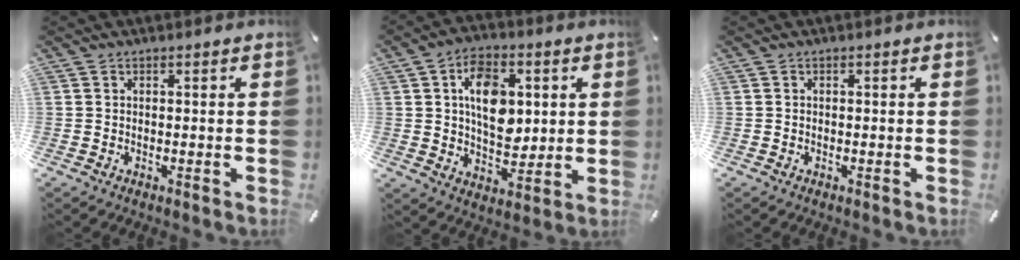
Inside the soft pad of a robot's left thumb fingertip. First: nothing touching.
{"total": 12.2, "force": [2.6, 8.5, 8.4], "torque": [-0.123, 0.007, 0.047]}
{"total": 0.0}